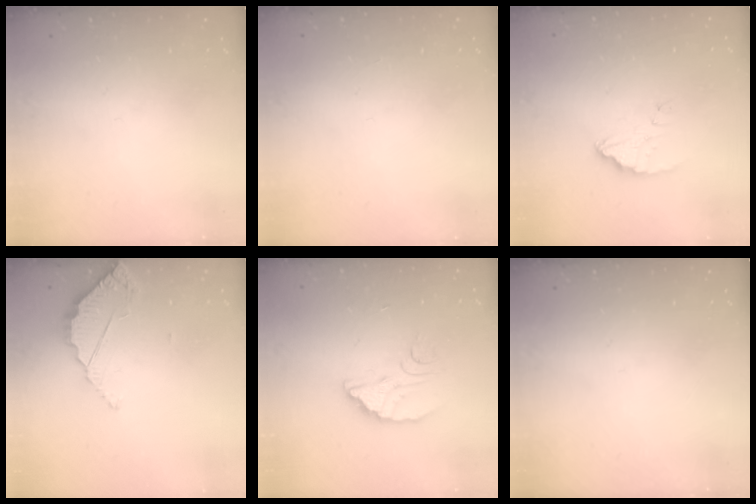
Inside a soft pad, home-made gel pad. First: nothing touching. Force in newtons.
{"total": 2.2, "press": 2.2, "slide": 0.1}
{"total": 3.0, "press": 3.0, "slide": 0.2}
{"total": 3.8, "press": 3.8, "slide": 0.3}
{"total": 4.9, "press": 4.9, "slide": 0.3}
{"total": 0.0}